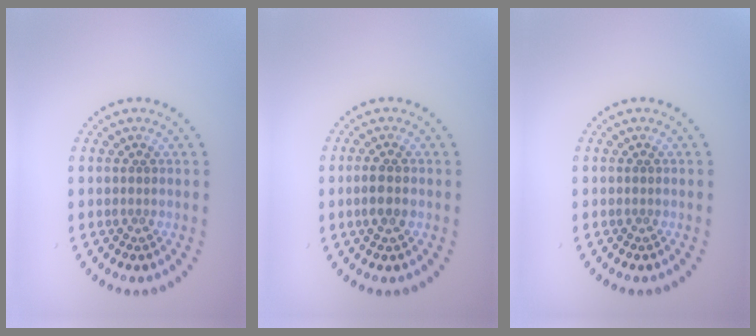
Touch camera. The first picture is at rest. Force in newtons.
{"total": 1.8, "press": 1.7, "slide": 0.4}
{"total": 0.0}